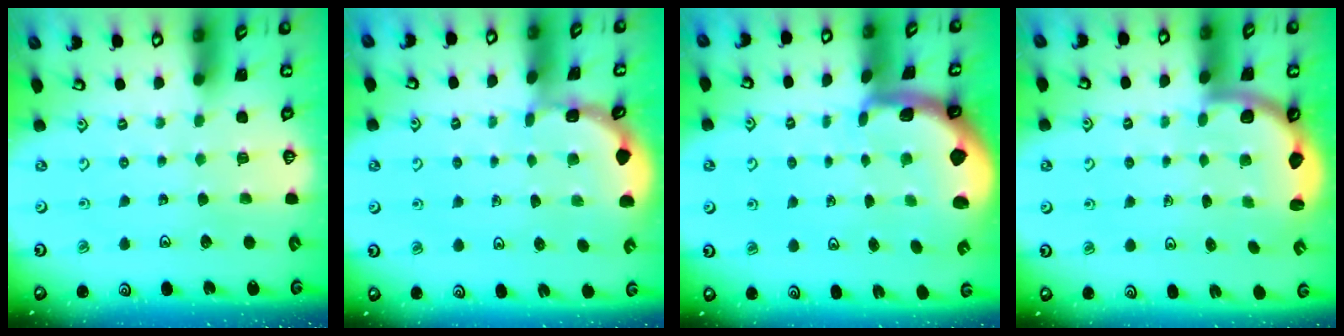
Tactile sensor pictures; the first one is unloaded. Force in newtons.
{"total": 1.2, "press": 1.2, "slide": 0.1}
{"total": 1.8, "press": 1.7, "slide": 0.4}
{"total": 2.6, "press": 2.5, "slide": 0.6}